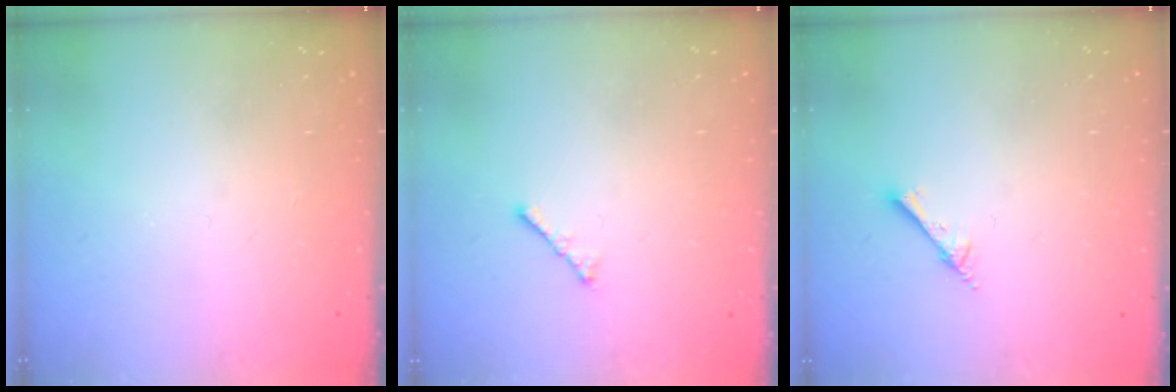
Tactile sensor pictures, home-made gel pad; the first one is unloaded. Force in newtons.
{"total": 1.7, "press": 1.6, "slide": 0.5}
{"total": 2.5, "press": 2.5, "slide": 0.2}